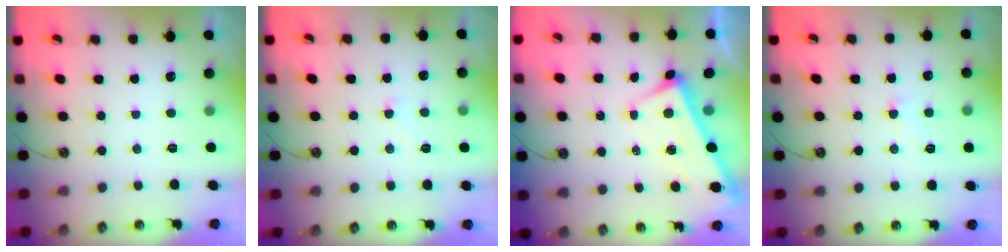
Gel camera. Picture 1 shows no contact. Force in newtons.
{"total": 2.4, "press": 2.3, "slide": 0.7}
{"total": 3.7, "press": 3.7, "slide": 0.2}
{"total": 0.9, "press": 0.6, "slide": 0.7}